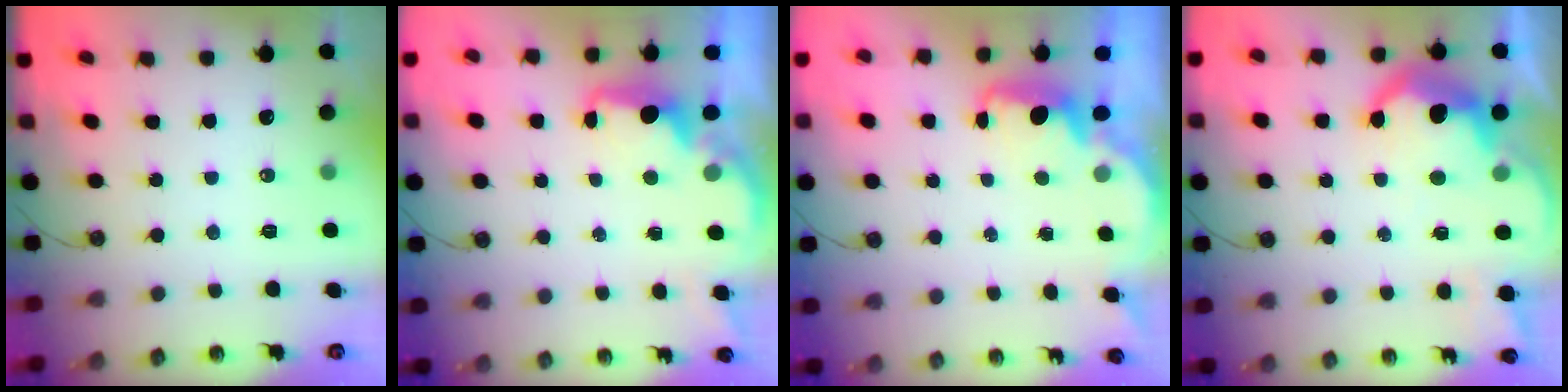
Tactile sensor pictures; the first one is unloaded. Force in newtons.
{"total": 2.2, "press": 2.1, "slide": 0.8}
{"total": 2.3, "press": 2.2, "slide": 0.6}
{"total": 14.9, "press": 14.8, "slide": 1.0}